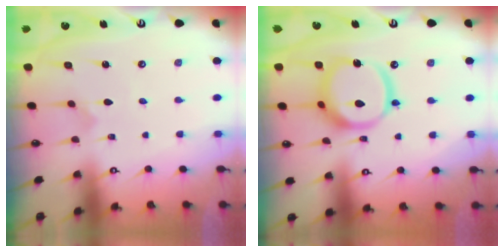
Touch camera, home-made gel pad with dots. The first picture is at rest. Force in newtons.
{"total": 15.5, "press": 15.3, "slide": 1.9}